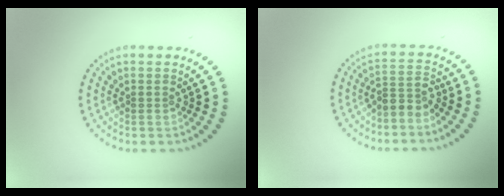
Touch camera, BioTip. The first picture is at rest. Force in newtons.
{"total": 2.4, "press": 1.8, "slide": 1.6}